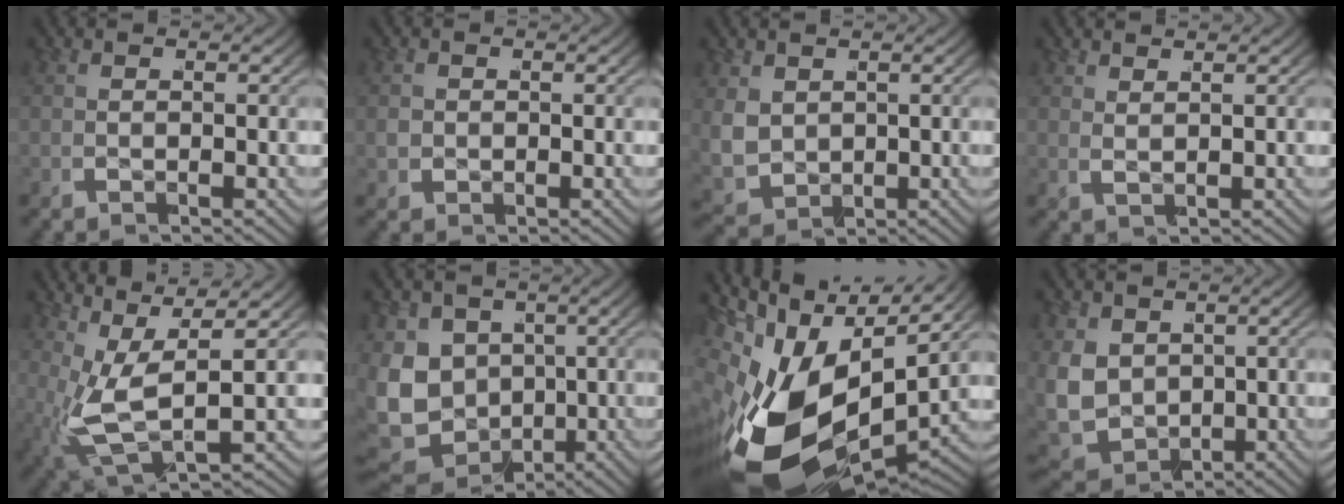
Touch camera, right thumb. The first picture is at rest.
{"total": 2.0, "force": [-0.1, 1.9, 0.5], "torque": [-0.019, -0.012, 0.003]}
{"total": 4.6, "force": [-0.1, 3.9, 2.4], "torque": [-0.076, -0.033, 0.018]}
{"total": 1.5, "force": [1.5, 0.1, 0.4], "torque": [0.003, 0.005, 0.029]}
{"total": 8.6, "force": [1.2, 5.2, 6.7], "torque": [-0.139, -0.034, 0.031]}
{"total": 11.7, "force": [-2.0, 9.8, 6.2], "torque": [-0.177, -0.067, -0.014]}
{"total": 19.9, "force": [-5.0, 12.2, 14.9], "torque": [-0.296, -0.083, -0.049]}
{"total": 8.1, "force": [-0.8, 6.8, 4.2], "torque": [-0.142, -0.054, 0.007]}